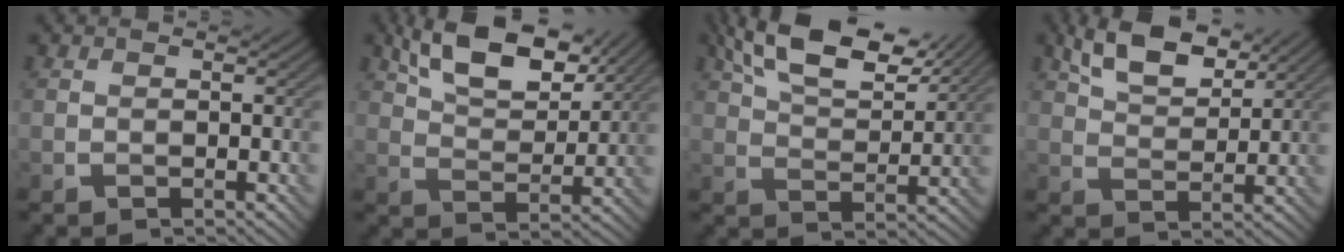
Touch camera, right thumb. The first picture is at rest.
{"total": 11.2, "force": [6.8, 5.1, 7.3], "torque": [-0.142, 0.002, 0.127]}
{"total": 12.2, "force": [7.7, 4.9, 8.1], "torque": [-0.161, 0.009, 0.138]}
{"total": 7.8, "force": [4.9, 3.6, 4.9], "torque": [-0.100, 0.007, 0.095]}